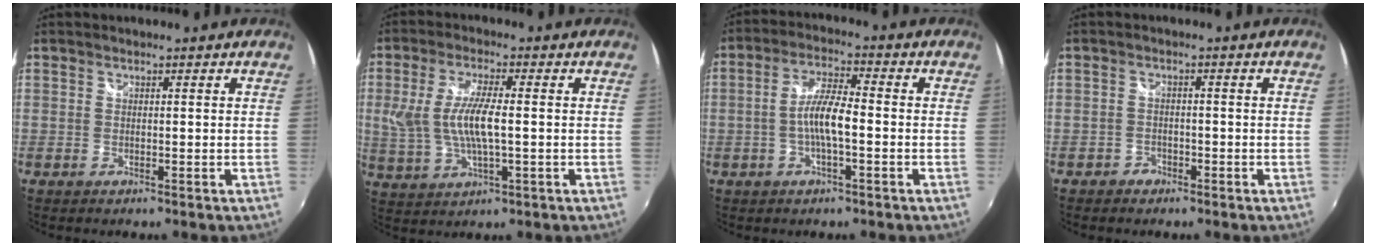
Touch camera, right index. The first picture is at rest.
{"total": 9.8, "force": [-0.1, 3.0, 9.4], "torque": [-0.193, -0.005, 0.007]}
{"total": 6.7, "force": [-1.6, 1.3, 6.4], "torque": [-0.127, 0.008, -0.030]}
{"total": 1.9, "force": [-1.6, 1.0, 0.1], "torque": [-0.005, 0.005, -0.029]}